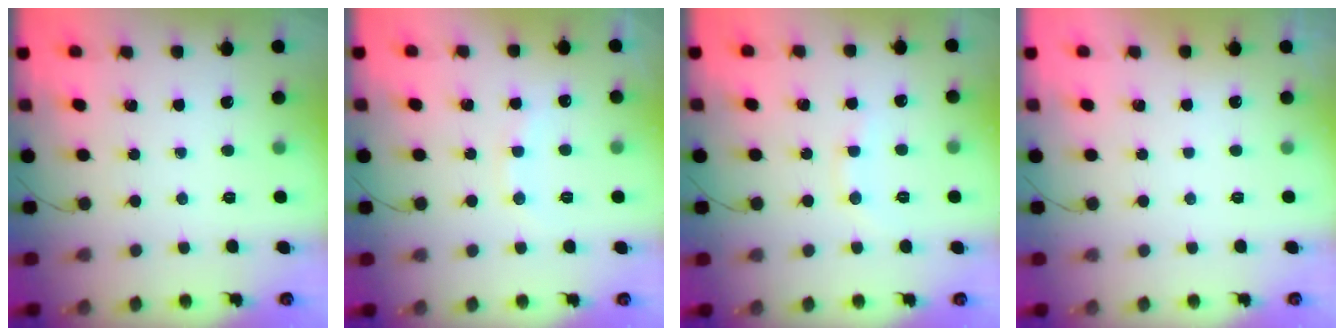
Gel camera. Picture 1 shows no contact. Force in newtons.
{"total": 7.2, "press": 7.1, "slide": 1.3}
{"total": 6.7, "press": 6.5, "slide": 1.8}
{"total": 2.8, "press": 2.8, "slide": 0.1}